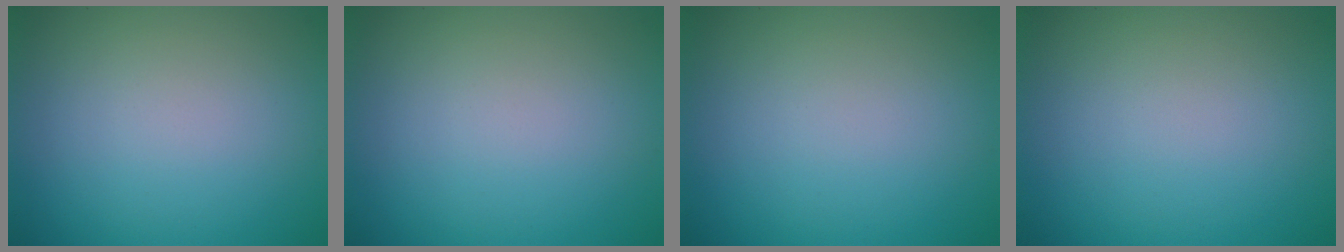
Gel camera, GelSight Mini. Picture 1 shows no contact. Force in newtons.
{"total": 0.0}
{"total": 0.0}
{"total": 0.0}